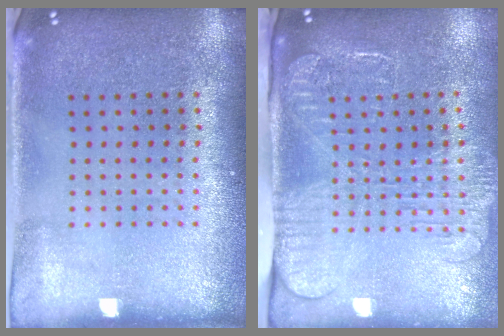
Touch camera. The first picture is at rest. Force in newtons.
{"total": 2.6, "press": 2.0, "slide": 1.7}